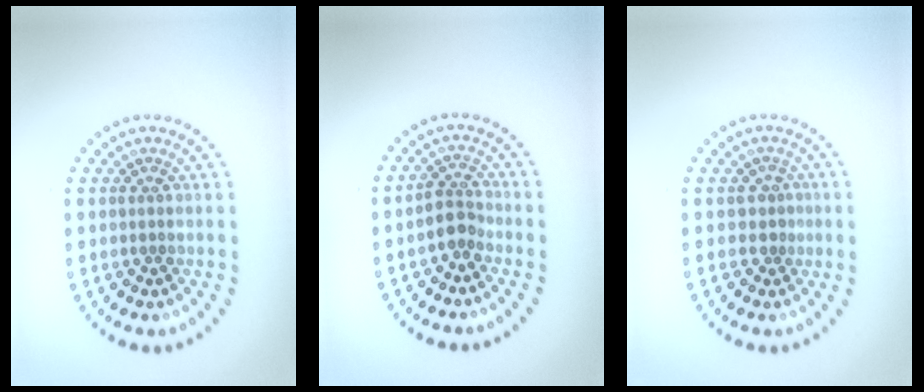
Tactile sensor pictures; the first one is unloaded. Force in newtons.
{"total": 2.2, "press": 1.9, "slide": 1.2}
{"total": 1.1, "press": 0.6, "slide": 0.9}